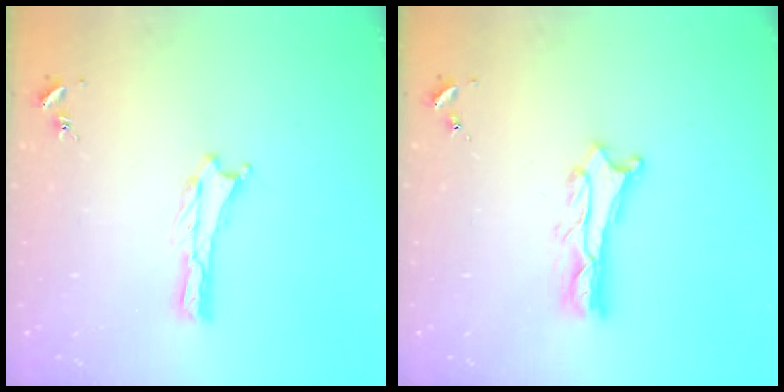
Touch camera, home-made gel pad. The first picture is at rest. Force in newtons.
{"total": 2.6, "press": 2.6, "slide": 0.3}